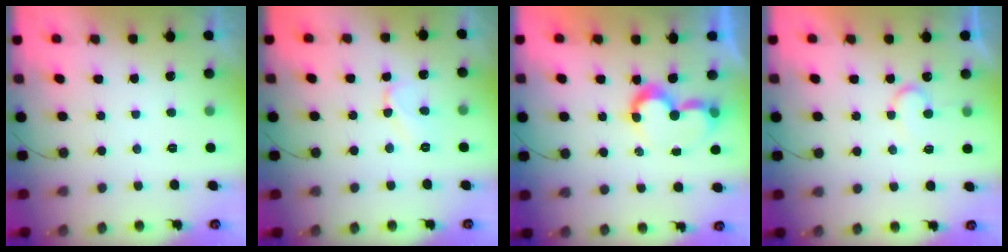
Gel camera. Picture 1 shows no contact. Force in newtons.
{"total": 5.6, "press": 5.6, "slide": 0.3}
{"total": 8.3, "press": 8.3, "slide": 0.7}
{"total": 7.1, "press": 7.1, "slide": 0.5}